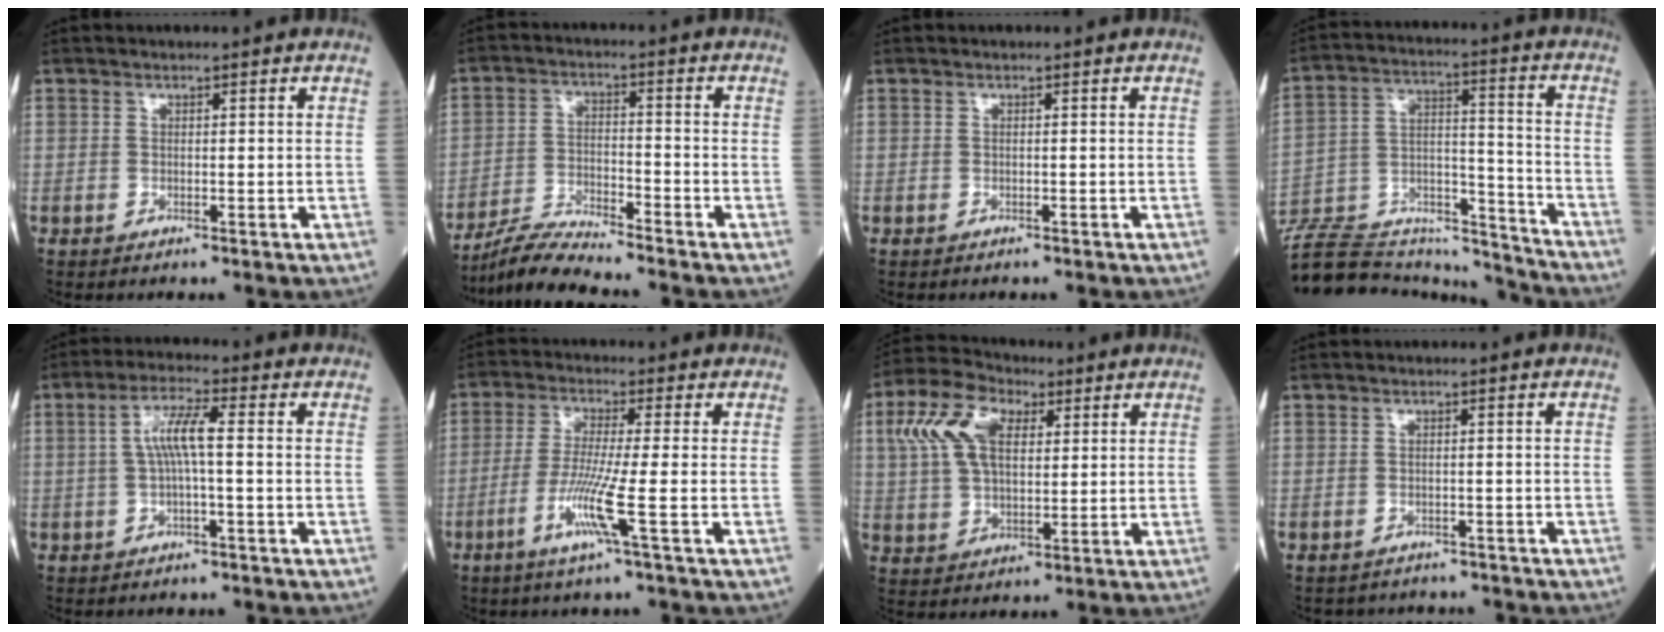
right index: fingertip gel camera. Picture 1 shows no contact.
{"total": 6.7, "force": [-6.5, -1.0, 1.4], "torque": [-0.037, -0.015, -0.124]}
{"total": 0.0}
{"total": 21.4, "force": [-20.2, 4.2, 5.7], "torque": [-0.141, 0.026, -0.323]}
{"total": 5.5, "force": [0.2, 0.5, 5.5], "torque": [-0.110, 0.015, 0.003]}
{"total": 6.9, "force": [-2.7, -1.3, 6.2], "torque": [-0.129, -0.020, -0.060]}
{"total": 11.2, "force": [4.0, 5.9, 8.6], "torque": [-0.194, 0.033, 0.075]}
{"total": 4.4, "force": [-3.9, 2.0, -0.2], "torque": [-0.002, 0.008, -0.049]}